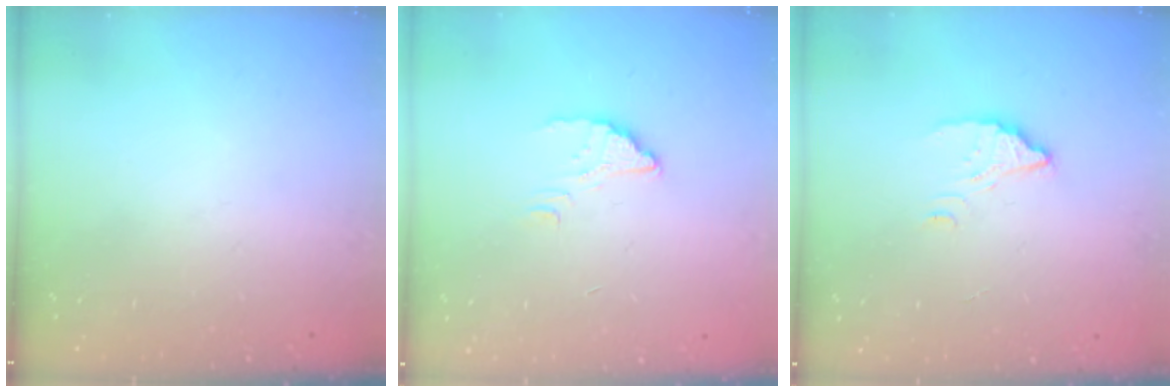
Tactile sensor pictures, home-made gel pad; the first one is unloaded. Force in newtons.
{"total": 2.7, "press": 2.7, "slide": 0.1}
{"total": 2.8, "press": 2.8, "slide": 0.2}